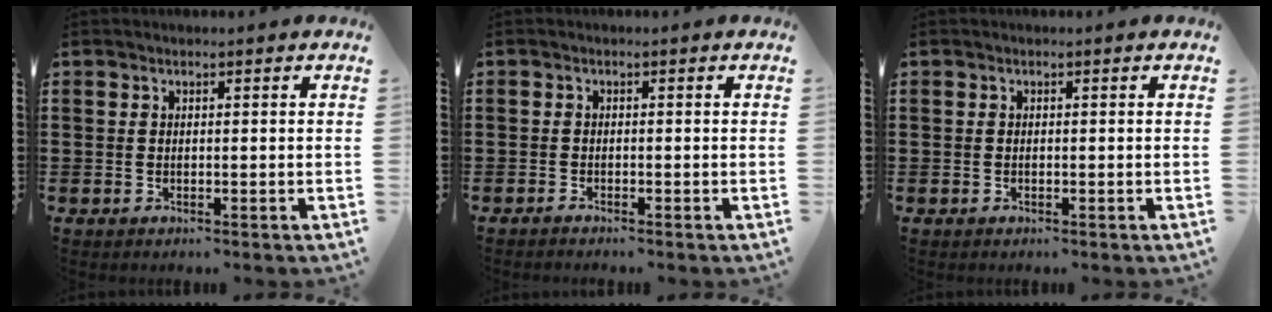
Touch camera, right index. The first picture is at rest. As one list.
[{"total": 0.8, "force": [-0.8, -0.1, 0.1], "torque": [-0.003, -0.001, -0.016]}, {"total": 0.0}]